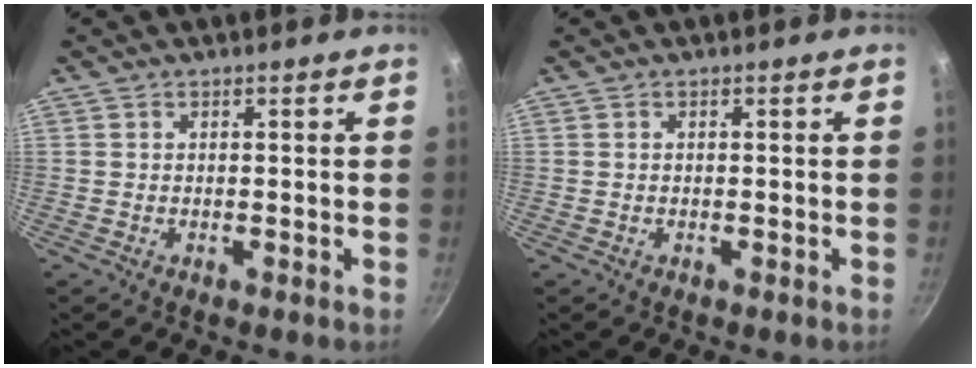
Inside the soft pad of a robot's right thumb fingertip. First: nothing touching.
{"total": 0.0}